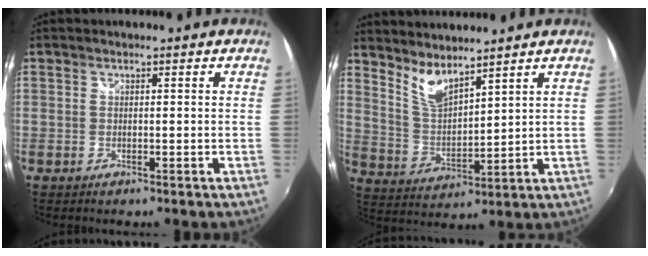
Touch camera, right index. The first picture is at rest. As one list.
[{"total": 7.0, "force": [5.8, 1.6, 3.6], "torque": [-0.070, -0.009, 0.119]}]